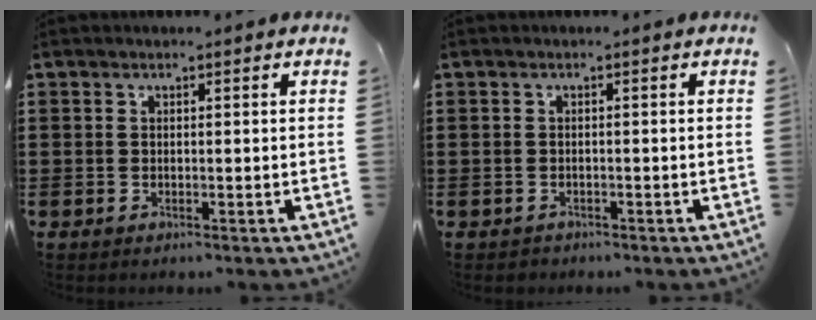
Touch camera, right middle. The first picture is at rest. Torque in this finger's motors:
{"motor_torque": [0.11, -0.04, -0.04, 0.01]}